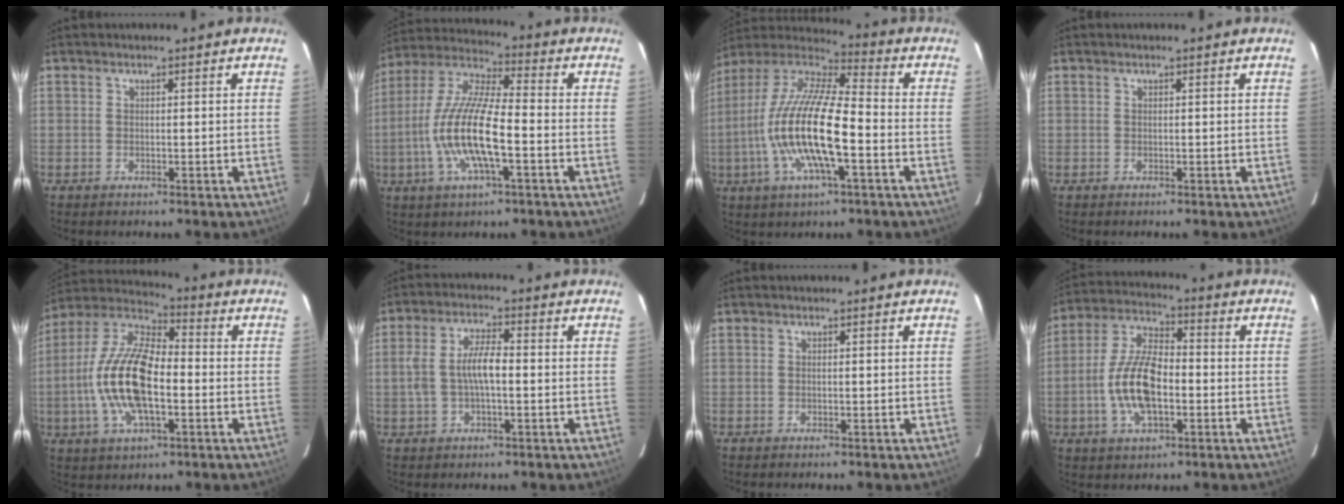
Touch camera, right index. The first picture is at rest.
{"total": 15.2, "force": [-4.0, 3.7, 14.2], "torque": [-0.289, -0.006, -0.082]}
{"total": 19.0, "force": [-4.6, 4.9, 17.8], "torque": [-0.345, -0.013, -0.093]}
{"total": 0.0}
{"total": 17.4, "force": [-2.9, 7.5, 15.4], "torque": [-0.317, 0.005, -0.063]}
{"total": 7.0, "force": [-0.5, 2.7, 6.4], "torque": [-0.130, 0.011, -0.008]}
{"total": 0.0}
{"total": 12.6, "force": [-2.7, 5.6, 10.9], "torque": [-0.227, 0.007, -0.052]}